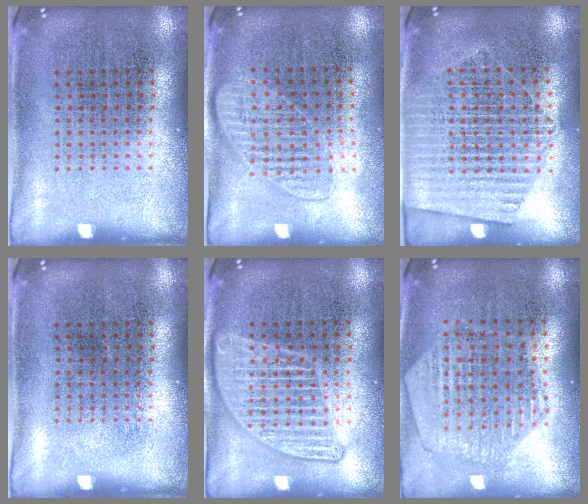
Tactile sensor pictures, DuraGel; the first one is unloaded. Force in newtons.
{"total": 1.4, "press": 1.3, "slide": 0.6}
{"total": 1.5, "press": 1.4, "slide": 0.6}
{"total": 0.0}
{"total": 2.8, "press": 2.8, "slide": 0.3}
{"total": 0.9, "press": 0.8, "slide": 0.1}